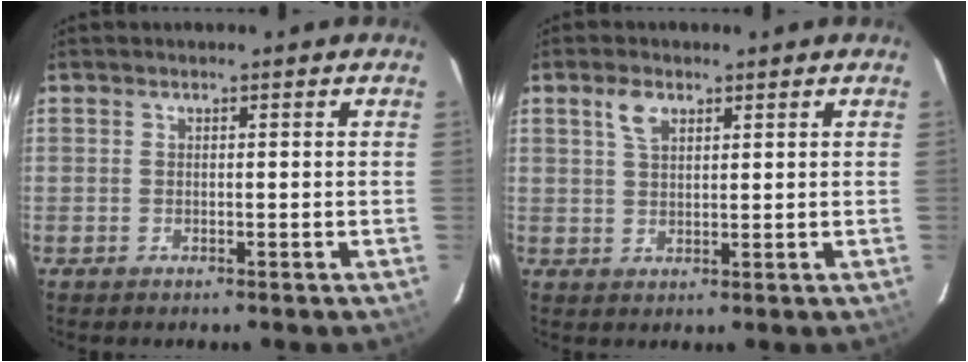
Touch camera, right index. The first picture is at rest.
{"total": 3.7, "force": [2.0, 2.0, 2.3], "torque": [-0.044, 0.007, 0.039]}